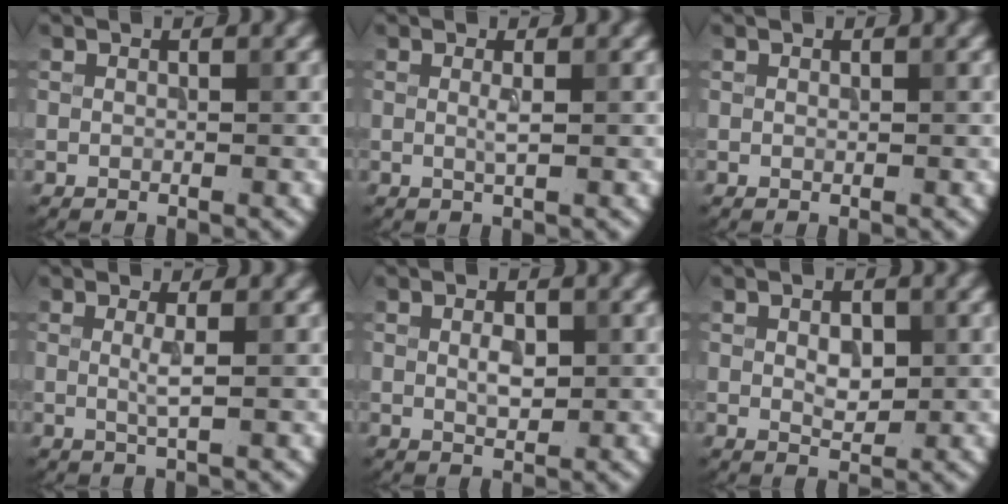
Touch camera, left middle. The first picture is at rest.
{"total": 1.1, "force": [0.1, 0.1, 1.0], "torque": [-0.020, 0.000, 0.000]}
{"total": 0.0}
{"total": 1.5, "force": [0.1, 0.2, 1.5], "torque": [-0.032, -0.002, 0.000]}
{"total": 1.9, "force": [0.3, 1.0, 1.6], "torque": [-0.032, -0.001, 0.007]}
{"total": 2.4, "force": [0.3, 1.4, 1.9], "torque": [-0.033, -0.001, 0.006]}